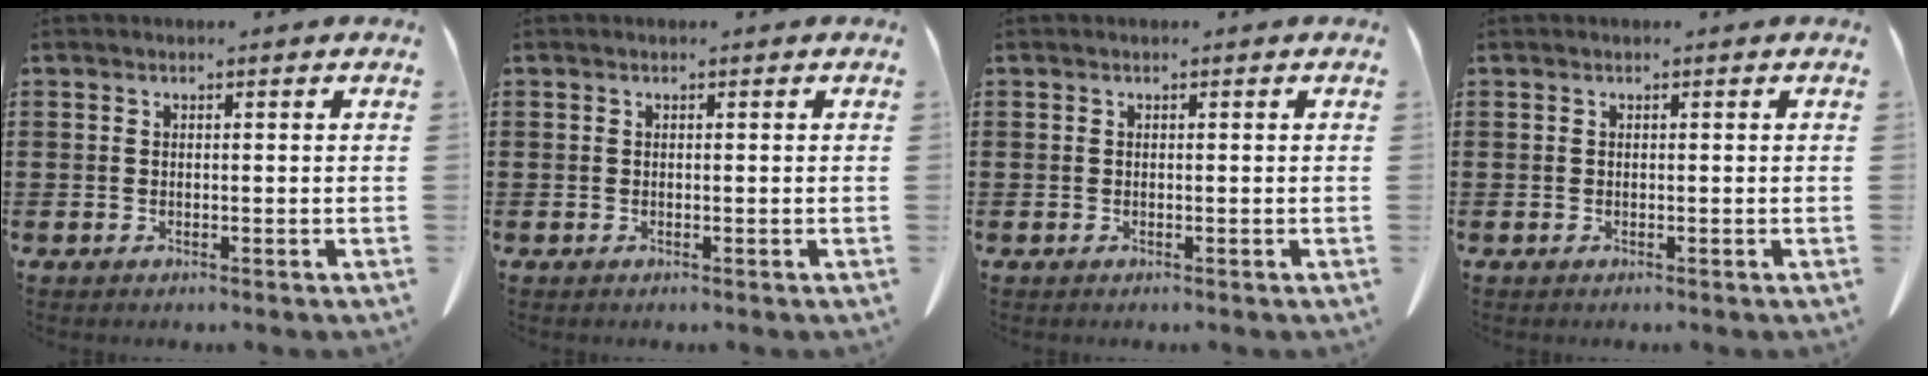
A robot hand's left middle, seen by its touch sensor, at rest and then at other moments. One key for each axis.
{"total": 0.0}
{"total": 0.0}
{"total": 0.0}